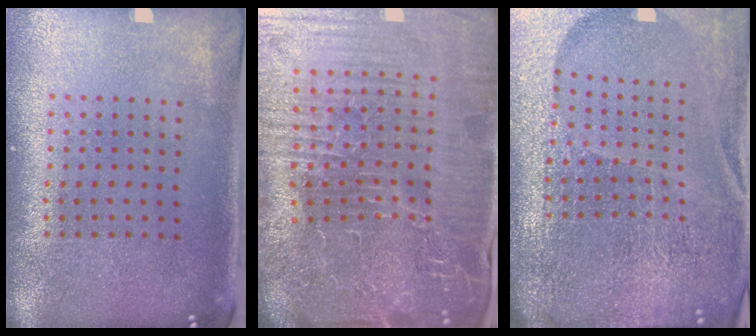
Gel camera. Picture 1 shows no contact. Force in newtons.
{"total": 7.1, "press": 6.5, "slide": 3.0}
{"total": 7.0, "press": 6.0, "slide": 3.5}